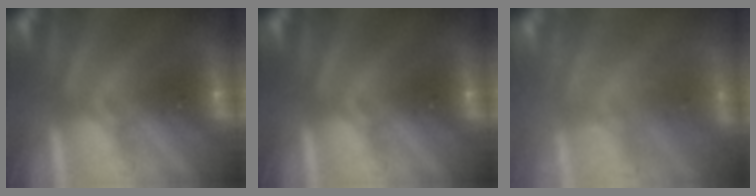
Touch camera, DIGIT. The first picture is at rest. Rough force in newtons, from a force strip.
{"total": 0.0}
{"total": 2.9}